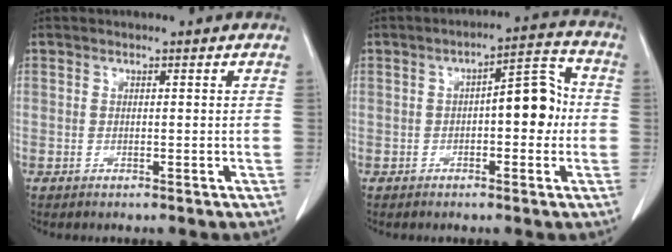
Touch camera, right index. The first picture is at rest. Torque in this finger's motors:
{"motor_torque": [0.79, -0.14, 0.40, 0.06]}